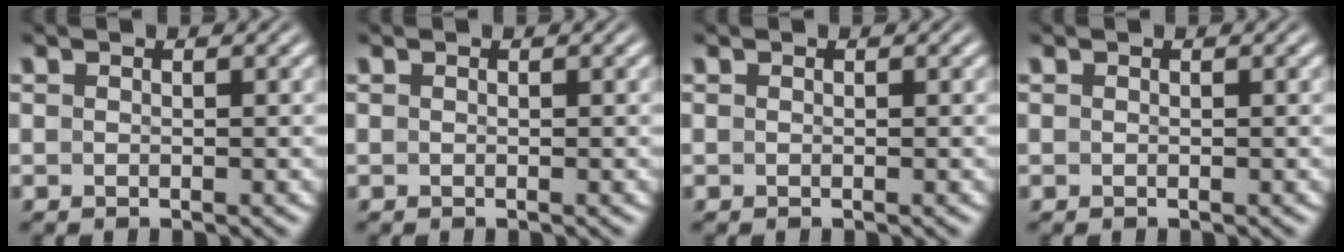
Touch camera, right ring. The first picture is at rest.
{"total": 0.0}
{"total": 0.0}
{"total": 0.0}